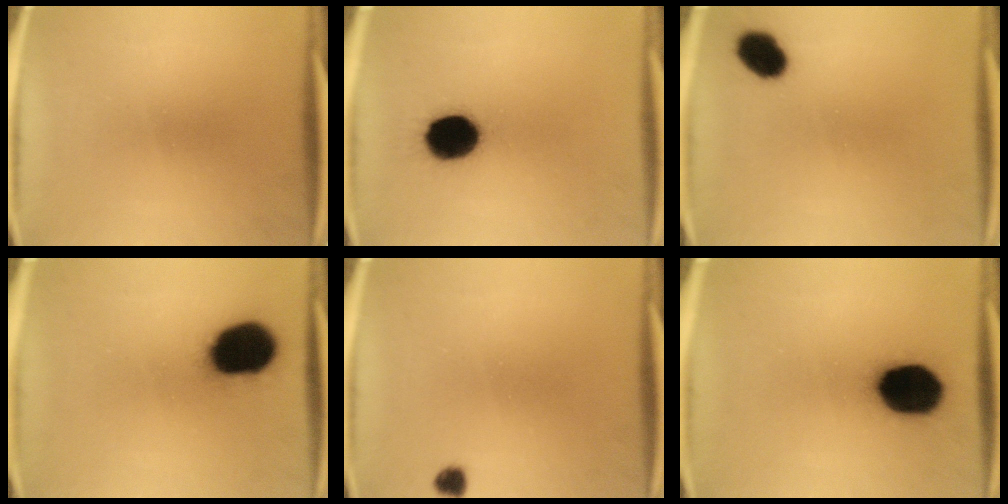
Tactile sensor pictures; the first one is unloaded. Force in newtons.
{"total": 13.9}
{"total": 7.0}
{"total": 18.1}
{"total": 1.8}
{"total": 17.6}